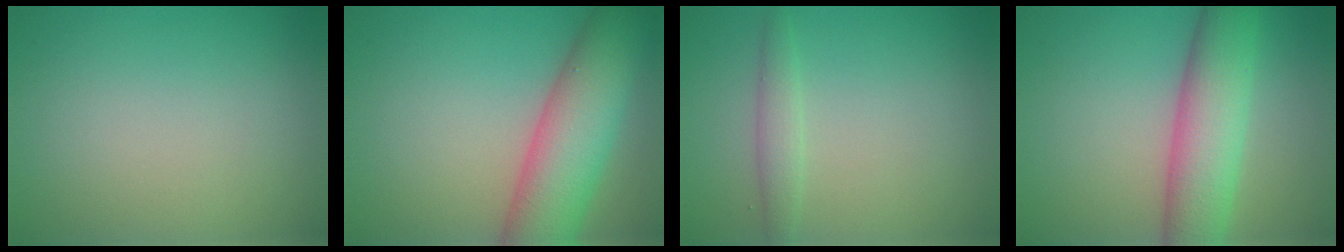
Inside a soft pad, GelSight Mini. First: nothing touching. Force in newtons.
{"total": 9.0, "press": 9.0, "slide": 0.3}
{"total": 1.7, "press": 1.7, "slide": 0.1}
{"total": 6.8, "press": 6.8, "slide": 0.1}